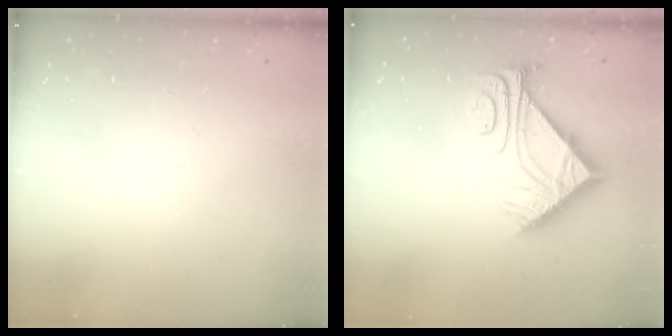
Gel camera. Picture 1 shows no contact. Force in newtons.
{"total": 9.0, "press": 8.9, "slide": 1.0}